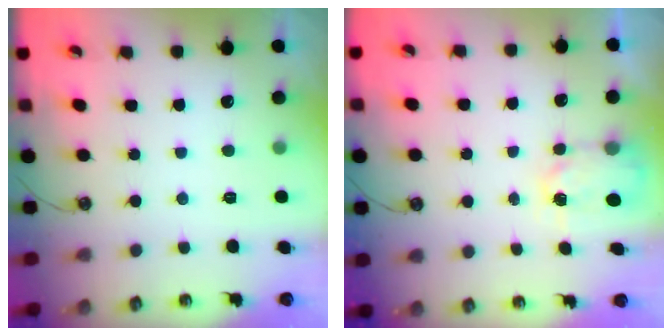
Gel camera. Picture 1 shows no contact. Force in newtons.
{"total": 3.2, "press": 3.1, "slide": 0.5}